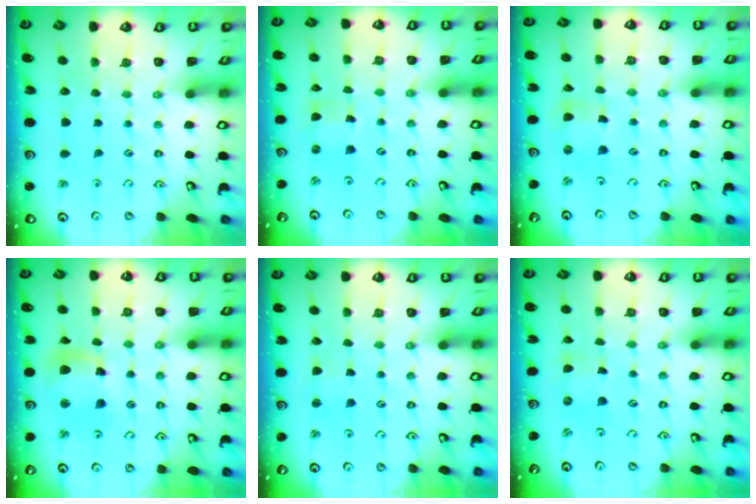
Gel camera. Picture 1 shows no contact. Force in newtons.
{"total": 0.0}
{"total": 2.2, "press": 2.2, "slide": 0.3}
{"total": 11.1, "press": 11.0, "slide": 1.2}
{"total": 1.4, "press": 1.3, "slide": 0.3}
{"total": 0.0}